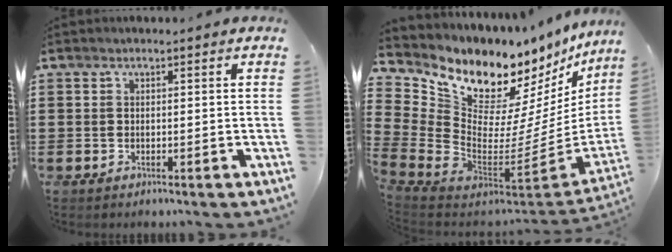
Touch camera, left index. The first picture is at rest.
{"total": 9.2, "force": [7.1, 4.5, 3.8], "torque": [-0.084, -0.095, 0.119]}